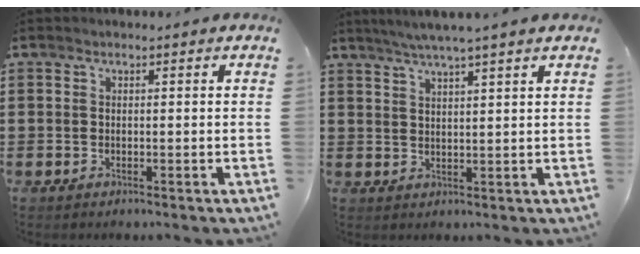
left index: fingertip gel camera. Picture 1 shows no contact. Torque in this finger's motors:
{"motor_torque": [1.48, -0.66, 0.57, 0.18]}